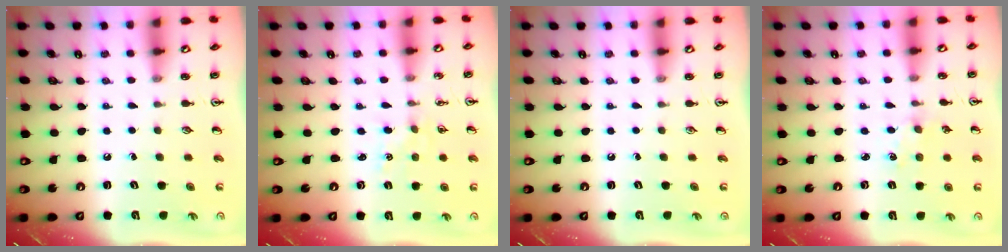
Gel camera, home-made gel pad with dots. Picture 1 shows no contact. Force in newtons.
{"total": 0.8, "press": 0.8, "slide": 0.1}
{"total": 0.0}
{"total": 0.7, "press": 0.7, "slide": 0.2}